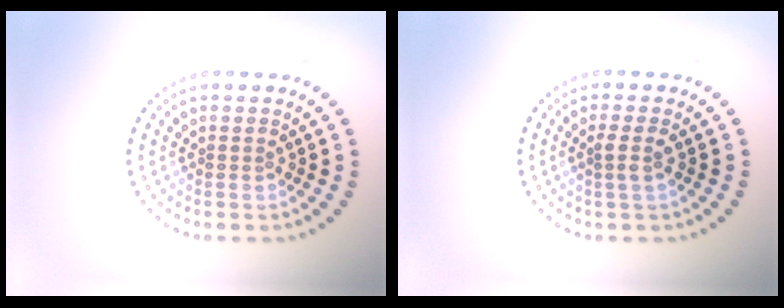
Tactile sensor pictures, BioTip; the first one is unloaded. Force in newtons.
{"total": 1.4, "press": 1.2, "slide": 0.8}